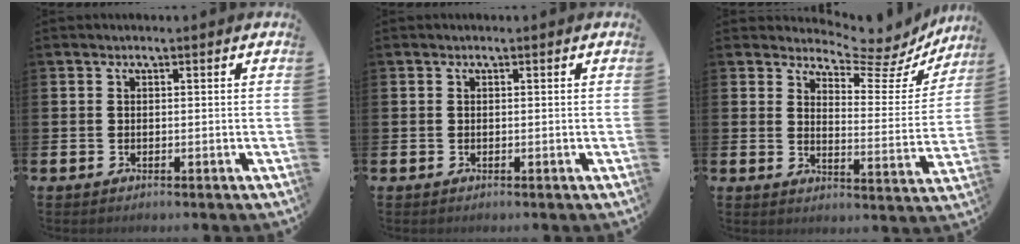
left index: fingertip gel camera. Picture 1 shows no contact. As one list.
[{"total": 0.0}, {"total": 6.2, "force": [5.9, 1.2, 1.3], "torque": [-0.028, -0.061, 0.096]}]